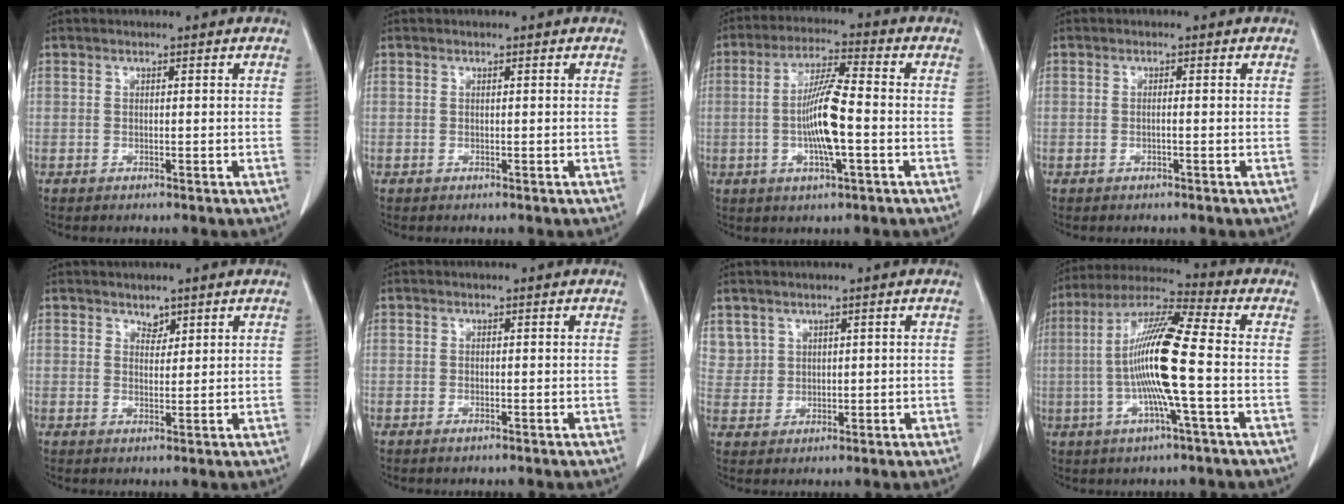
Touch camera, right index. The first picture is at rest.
{"total": 0.0}
{"total": 9.6, "force": [-1.4, 1.0, 9.4], "torque": [-0.179, 0.000, -0.031]}
{"total": 0.7, "force": [-0.2, 0.0, 0.7], "torque": [-0.010, 0.001, -0.002]}
{"total": 1.7, "force": [1.3, 0.9, 0.5], "torque": [-0.003, -0.005, 0.020]}
{"total": 0.5, "force": [-0.4, 0.1, 0.3], "torque": [-0.008, 0.000, -0.004]}
{"total": 4.0, "force": [2.3, 3.3, 0.2], "torque": [0.002, 0.008, 0.052]}
{"total": 14.2, "force": [-1.6, 0.2, 14.1], "torque": [-0.272, 0.003, -0.042]}